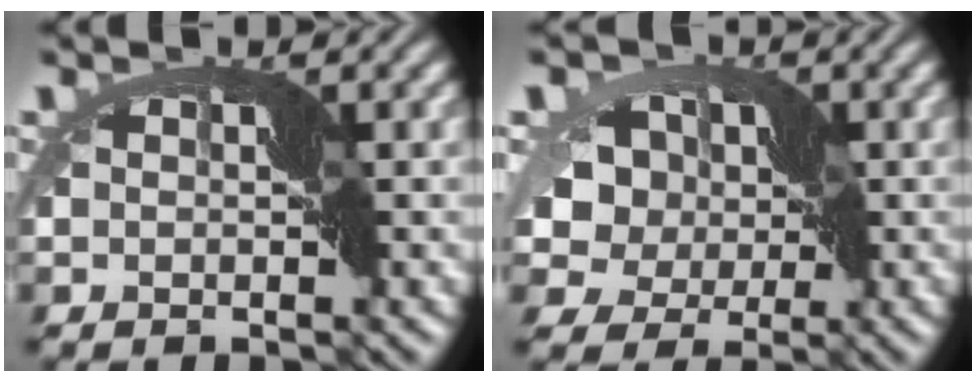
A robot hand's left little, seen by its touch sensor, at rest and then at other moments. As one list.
[{"total": 9.0, "force": [0.8, 7.5, 4.8], "torque": [-0.071, 0.021, -0.012]}]